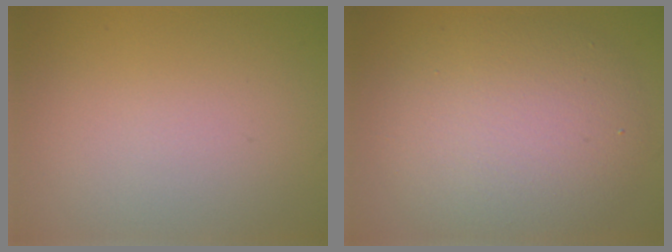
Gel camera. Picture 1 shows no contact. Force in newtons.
{"total": 7.1, "press": 7.1, "slide": 0.4}